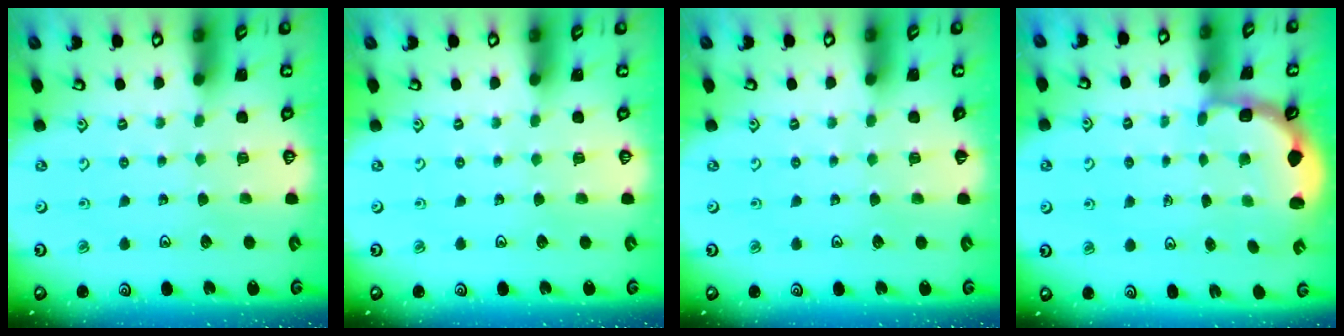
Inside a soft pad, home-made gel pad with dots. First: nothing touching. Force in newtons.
{"total": 0.0}
{"total": 0.0}
{"total": 2.8, "press": 2.3, "slide": 1.7}